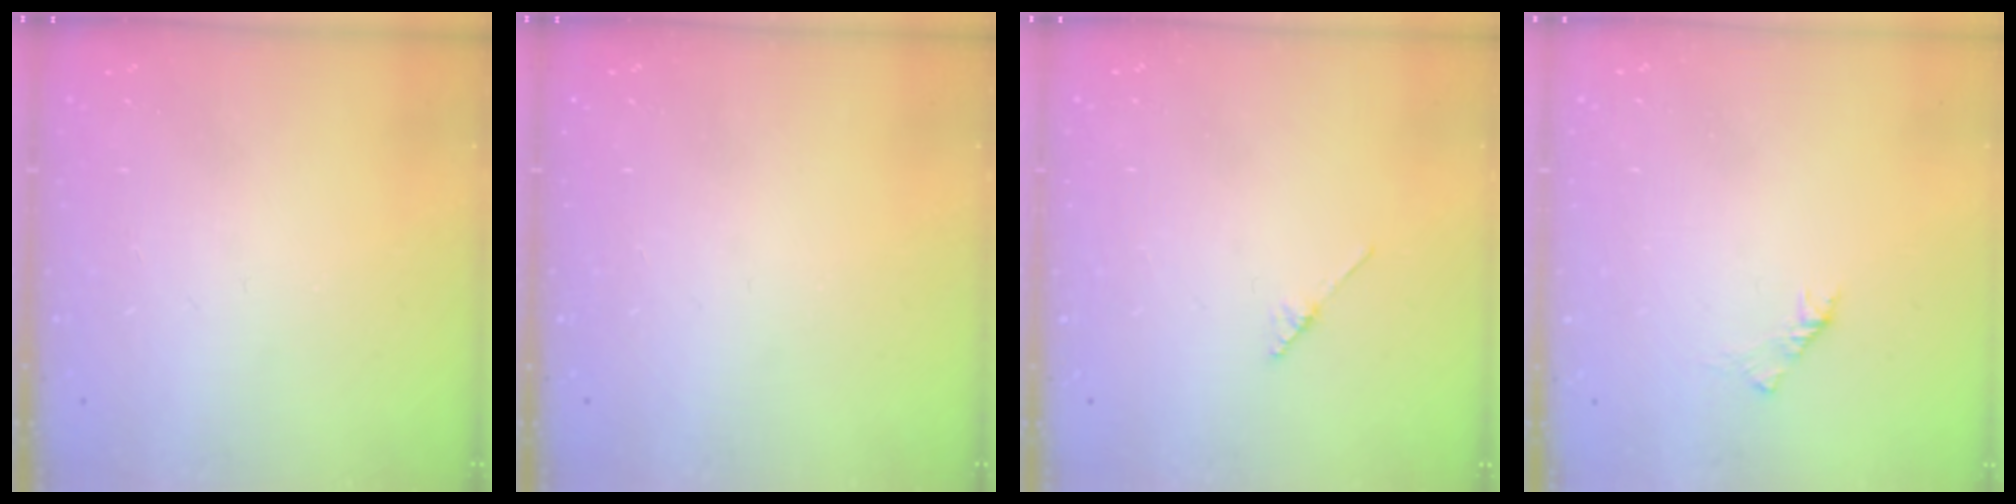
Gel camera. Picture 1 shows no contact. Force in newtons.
{"total": 0.0}
{"total": 2.1, "press": 2.1, "slide": 0.1}
{"total": 1.6, "press": 1.4, "slide": 0.6}